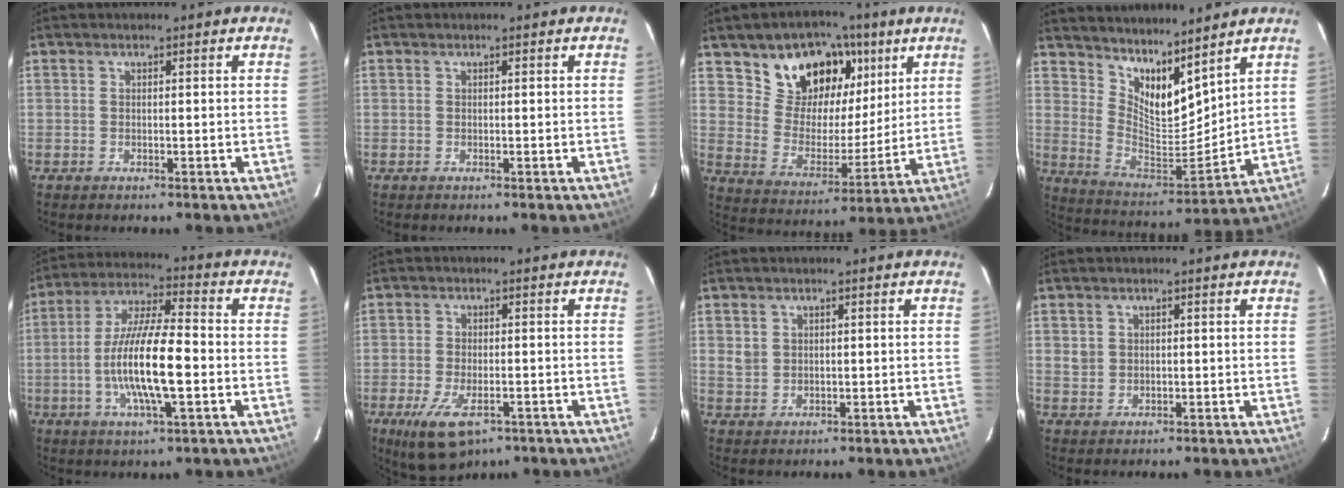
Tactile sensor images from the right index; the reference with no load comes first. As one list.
[{"total": 0.0}, {"total": 16.1, "force": [9.4, 10.8, 7.3], "torque": [-0.139, 0.022, 0.171]}, {"total": 13.4, "force": [10.5, 4.3, 7.2], "torque": [-0.126, -0.014, 0.197]}, {"total": 14.1, "force": [-3.1, 2.7, 13.5], "torque": [-0.264, -0.004, -0.059]}, {"total": 9.6, "force": [-5.2, 4.2, 6.9], "torque": [-0.151, -0.029, -0.085]}, {"total": 2.3, "force": [0.6, 2.1, 0.8], "torque": [-0.012, 0.004, 0.016]}, {"total": 2.0, "force": [0.4, 1.9, 0.5], "torque": [-0.005, 0.005, 0.010]}]